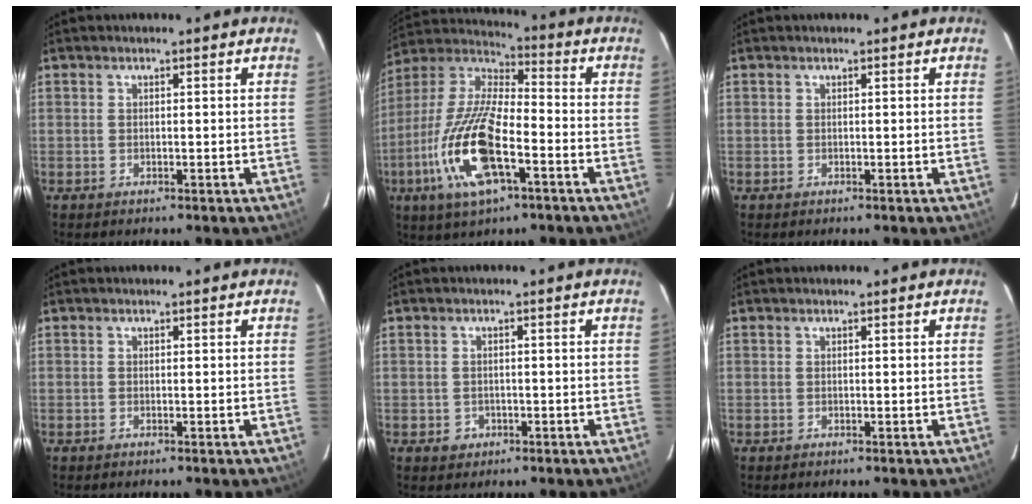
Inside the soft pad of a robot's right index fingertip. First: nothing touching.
{"total": 19.2, "force": [-7.5, 6.6, 16.4], "torque": [-0.347, -0.020, -0.151]}
{"total": 0.0}
{"total": 0.0}
{"total": 2.5, "force": [-0.9, 2.3, 0.5], "torque": [-0.011, 0.002, -0.008]}
{"total": 0.0}